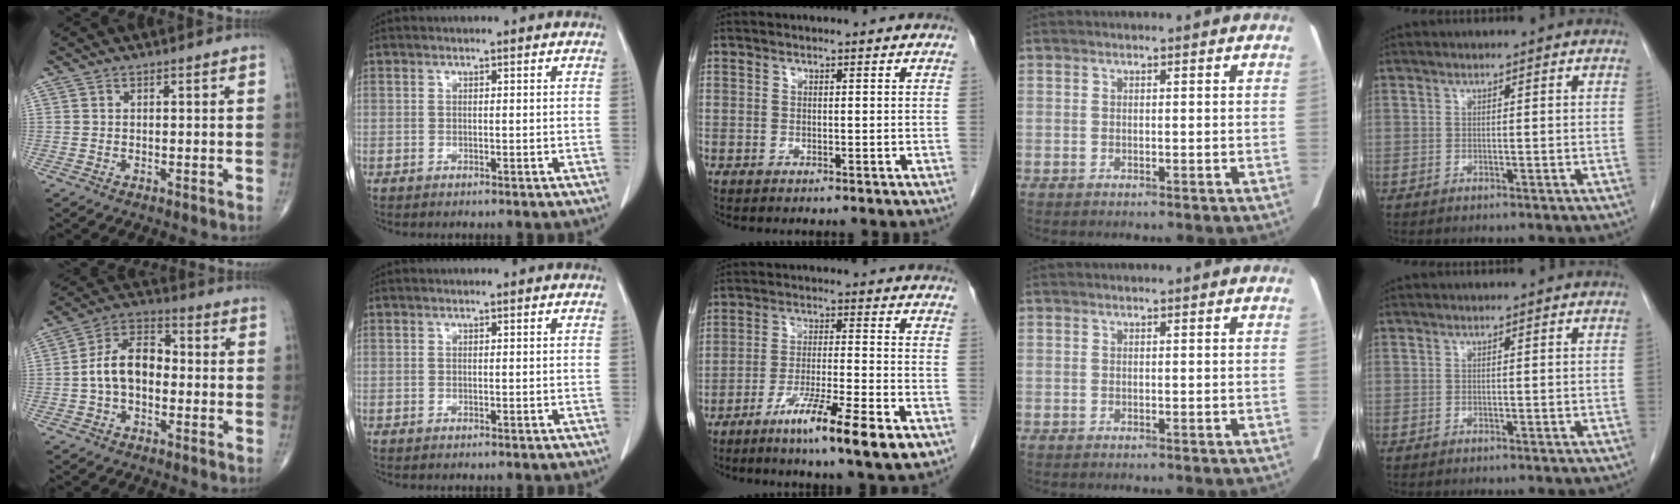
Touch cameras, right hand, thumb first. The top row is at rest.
{"thumb": {"total": 10.1, "force": [-1.1, 6.4, 7.7], "torque": [-0.128, 0.037, -0.033]}, "middle": {"total": 11.3, "force": [-6.4, 0.1, 9.3], "torque": [-0.162, -0.021, -0.108]}}